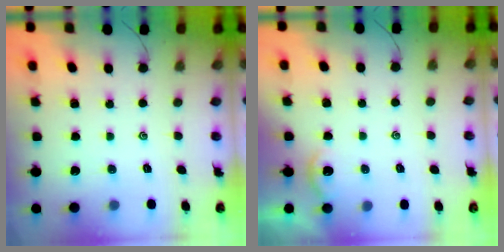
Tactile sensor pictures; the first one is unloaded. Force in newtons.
{"total": 2.5, "press": 2.5, "slide": 0.2}